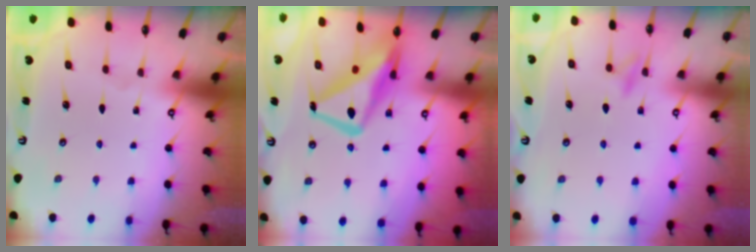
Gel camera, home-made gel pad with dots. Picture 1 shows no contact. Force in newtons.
{"total": 15.3, "press": 15.2, "slide": 1.7}
{"total": 8.7, "press": 8.7, "slide": 0.9}